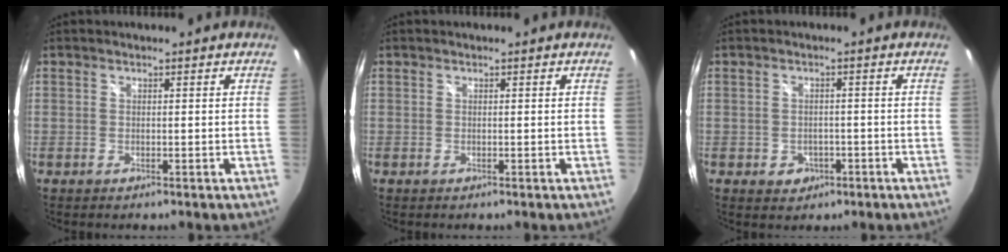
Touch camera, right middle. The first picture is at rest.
{"total": 0.0}
{"total": 3.4, "force": [-1.2, 2.9, 1.1], "torque": [-0.029, 0.002, -0.010]}